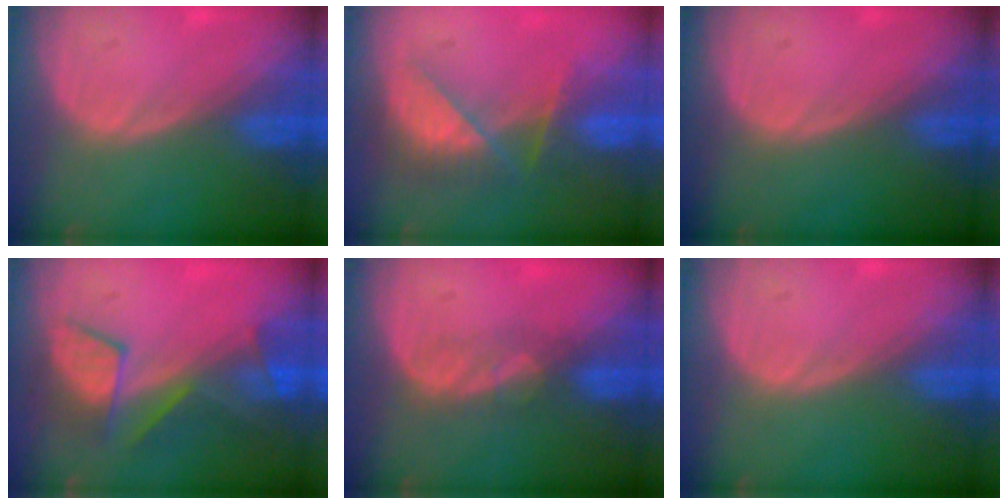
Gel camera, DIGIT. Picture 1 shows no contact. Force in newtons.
{"total": 8.2, "press": 7.0, "slide": 4.3}
{"total": 0.0}
{"total": 7.7, "press": 7.3, "slide": 2.5}
{"total": 3.5, "press": 3.1, "slide": 1.6}
{"total": 0.0}